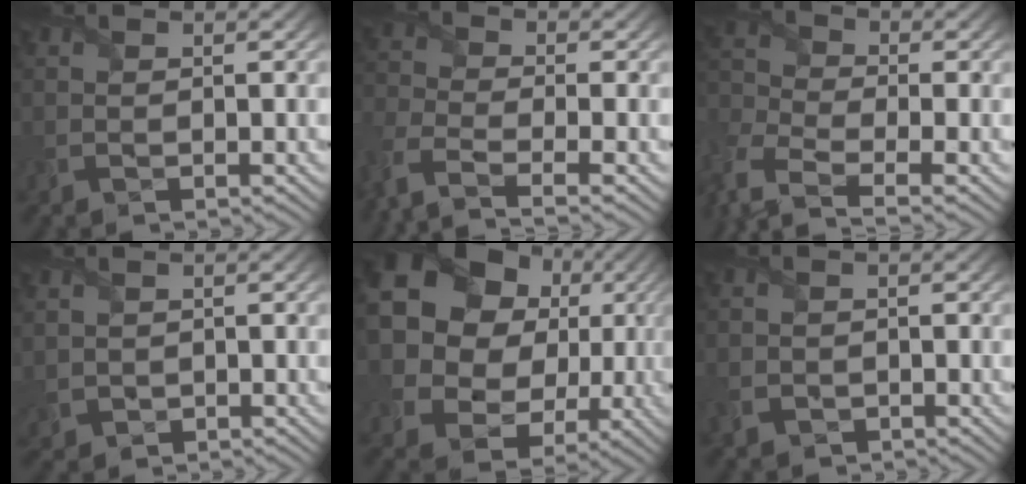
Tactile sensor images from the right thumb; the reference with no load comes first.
{"total": 7.8, "force": [-5.3, 2.8, 5.0], "torque": [-0.125, -0.025, -0.114]}
{"total": 7.8, "force": [-4.7, 3.6, 5.0], "torque": [-0.143, -0.027, -0.099]}
{"total": 1.9, "force": [0.3, 1.8, 0.5], "torque": [-0.033, -0.007, 0.007]}
{"total": 21.3, "force": [5.5, 17.8, 10.4], "torque": [-0.259, 0.032, 0.089]}
{"total": 3.1, "force": [-1.5, 2.5, 1.1], "torque": [-0.035, -0.013, -0.029]}